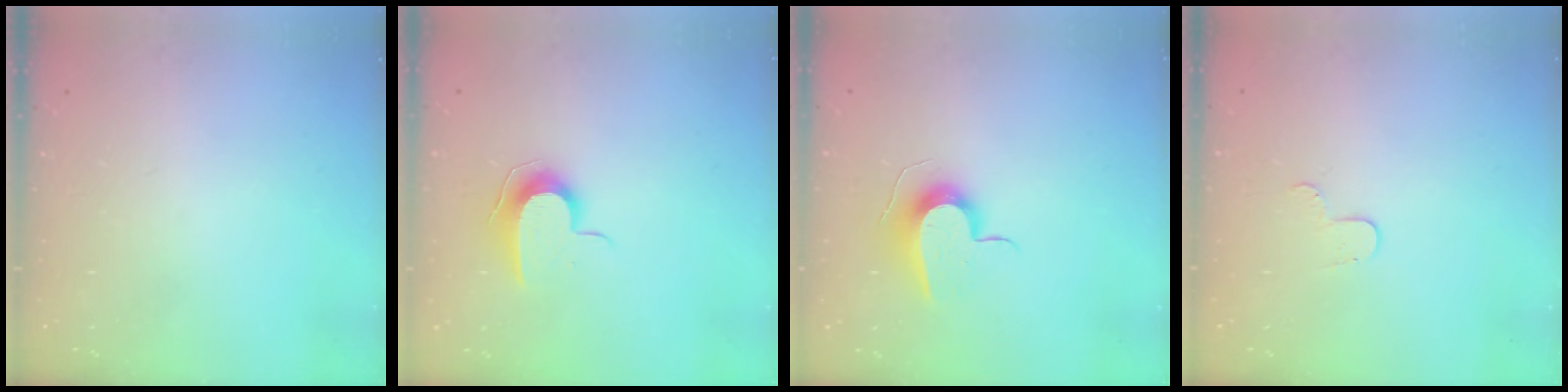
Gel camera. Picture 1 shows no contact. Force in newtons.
{"total": 9.2, "press": 9.1, "slide": 1.0}
{"total": 10.5, "press": 10.5, "slide": 0.6}
{"total": 3.4, "press": 3.4, "slide": 0.3}